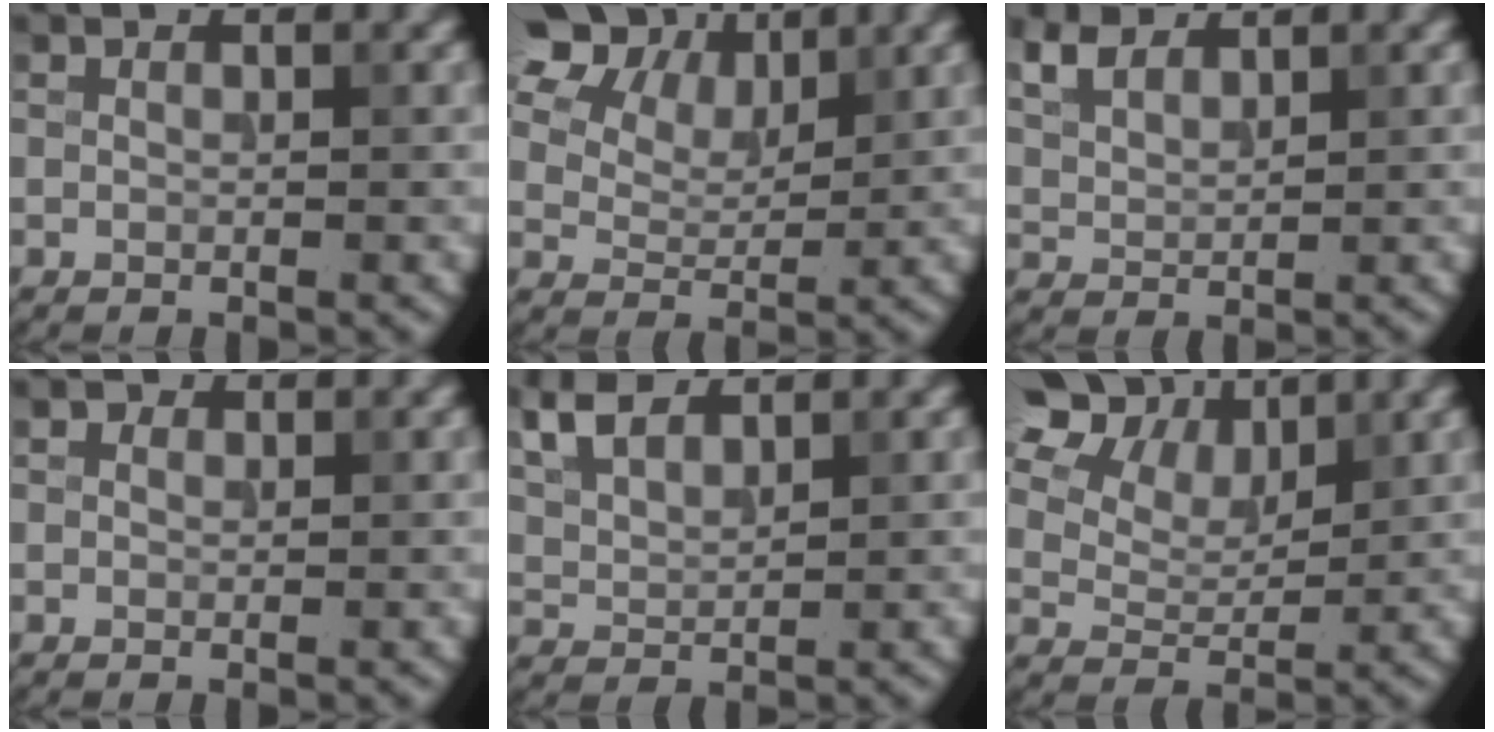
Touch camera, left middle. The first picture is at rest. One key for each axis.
{"total": 10.9, "fx": 6.7, "fy": 6.6, "fz": 5.5, "tx": -0.126, "ty": 0.022, "tz": 0.120}
{"total": 3.5, "fx": 2.7, "fy": 1.7, "fz": 1.5, "tx": -0.045, "ty": 0.007, "tz": 0.061}
{"total": 0.7, "fx": 0.4, "fy": 0.6, "fz": 0.3, "tx": -0.004, "ty": -0.004, "tz": -0.001}
{"total": 4.8, "fx": 3.3, "fy": 2.3, "fz": 2.7, "tx": -0.069, "ty": 0.014, "tz": 0.063}
{"total": 10.7, "fx": 6.4, "fy": 6.6, "fz": 5.4, "tx": -0.117, "ty": 0.023, "tz": 0.111}